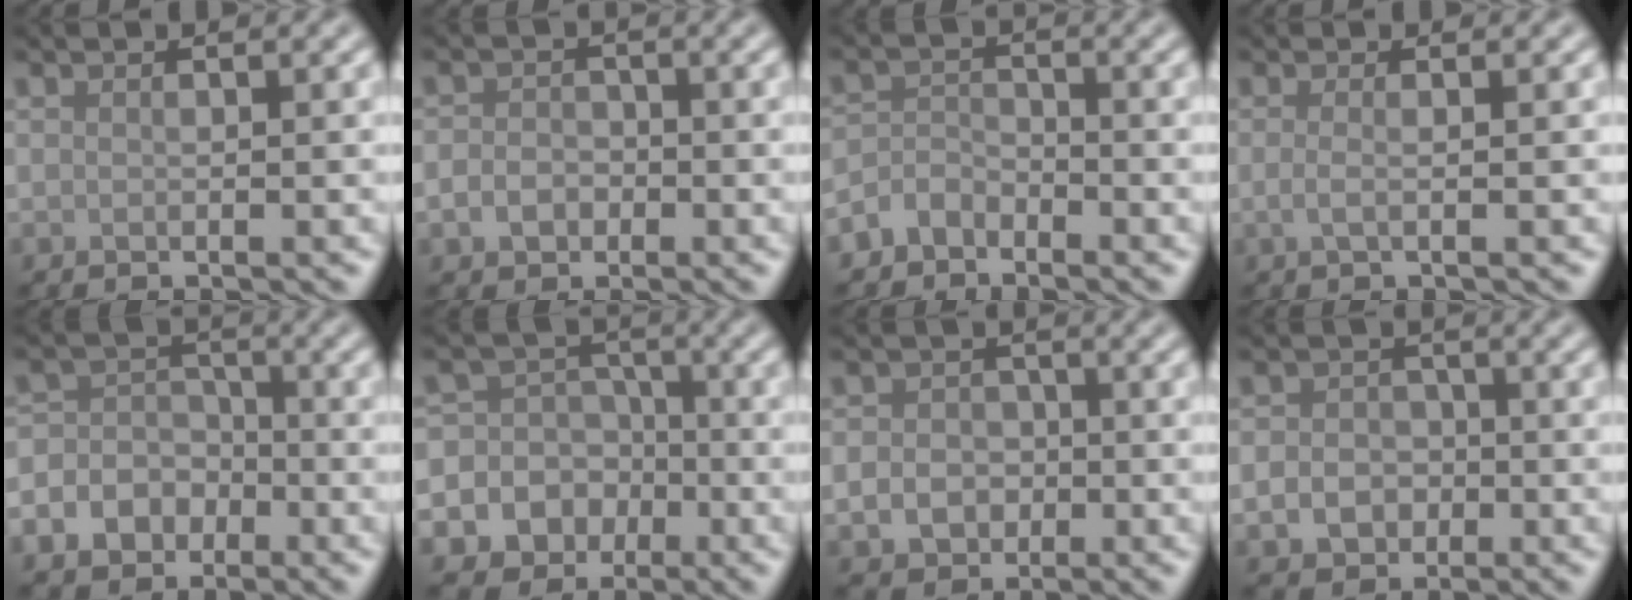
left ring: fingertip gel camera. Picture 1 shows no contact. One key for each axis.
{"total": 2.1, "fx": -0.8, "fy": 1.7, "fz": 0.9, "tx": -0.012, "ty": -0.001, "tz": -0.020}
{"total": 2.3, "fx": -1.8, "fy": 1.3, "fz": 0.4, "tx": -0.004, "ty": 0.009, "tz": -0.042}
{"total": 1.4, "fx": -0.2, "fy": 0.5, "fz": 1.3, "tx": -0.023, "ty": -0.005, "tz": -0.009}
{"total": 6.1, "fx": -2.9, "fy": 5.1, "fz": 1.7, "tx": -0.016, "ty": 0.001, "tz": -0.066}
{"total": 11.5, "fx": -4.2, "fy": 10.5, "fz": 2.3, "tx": -0.065, "ty": -0.011, "tz": -0.084}
{"total": 3.4, "fx": -0.9, "fy": 3.0, "fz": 1.4, "tx": -0.002, "ty": -0.006, "tz": -0.025}
{"total": 3.8, "fx": -1.2, "fy": 3.3, "fz": 1.5, "tx": 0.001, "ty": -0.004, "tz": -0.031}